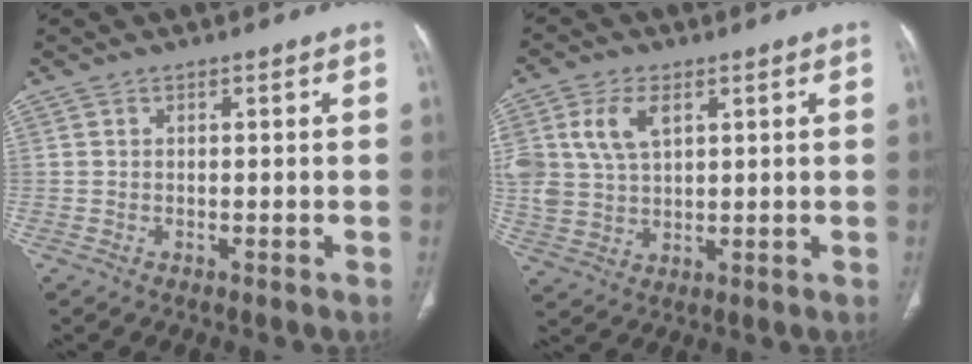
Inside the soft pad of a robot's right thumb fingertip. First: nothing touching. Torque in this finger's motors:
{"motor_torque": [-0.25, 1.14, 0.73, 0.79, 0.36]}